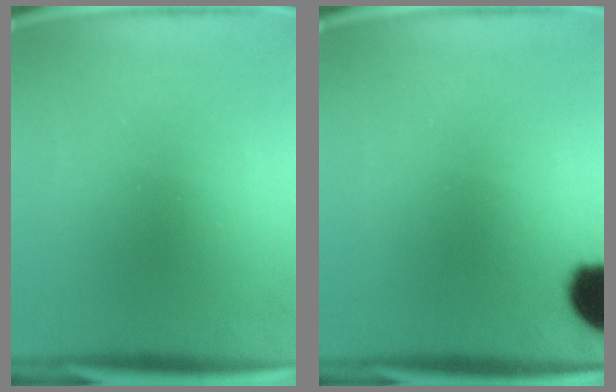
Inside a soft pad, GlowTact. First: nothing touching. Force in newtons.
{"total": 10.0}